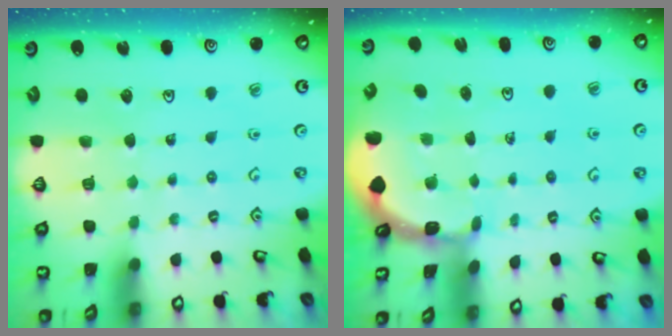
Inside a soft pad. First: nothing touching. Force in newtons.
{"total": 2.7, "press": 2.7, "slide": 0.3}